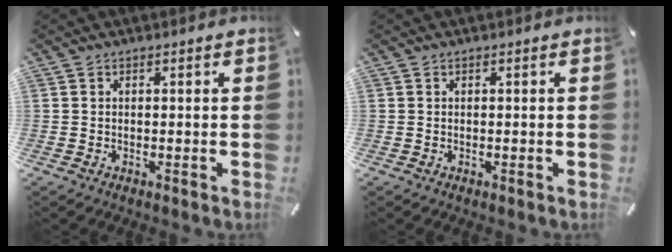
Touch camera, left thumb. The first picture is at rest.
{"total": 0.0}